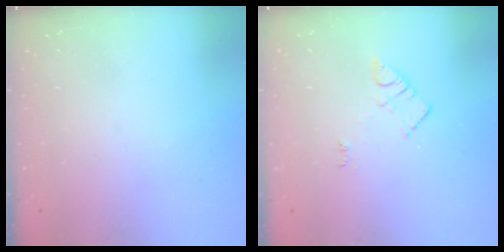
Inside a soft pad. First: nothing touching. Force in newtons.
{"total": 4.5, "press": 4.5, "slide": 0.6}